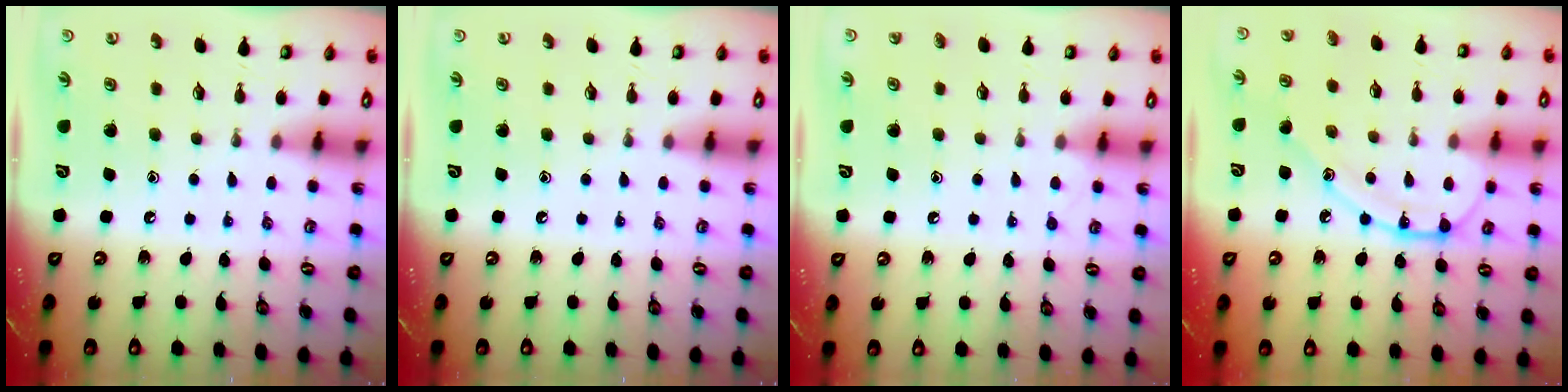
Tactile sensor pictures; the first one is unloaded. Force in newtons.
{"total": 0.0}
{"total": 3.0, "press": 3.0, "slide": 0.3}
{"total": 10.6, "press": 10.6, "slide": 0.2}